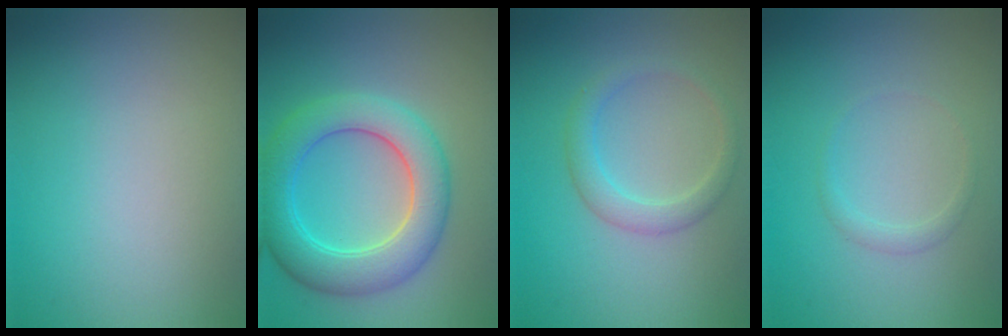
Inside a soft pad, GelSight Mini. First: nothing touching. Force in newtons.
{"total": 6.4, "press": 6.4, "slide": 0.5}
{"total": 2.3, "press": 2.3, "slide": 0.3}
{"total": 0.9, "press": 0.9, "slide": 0.2}